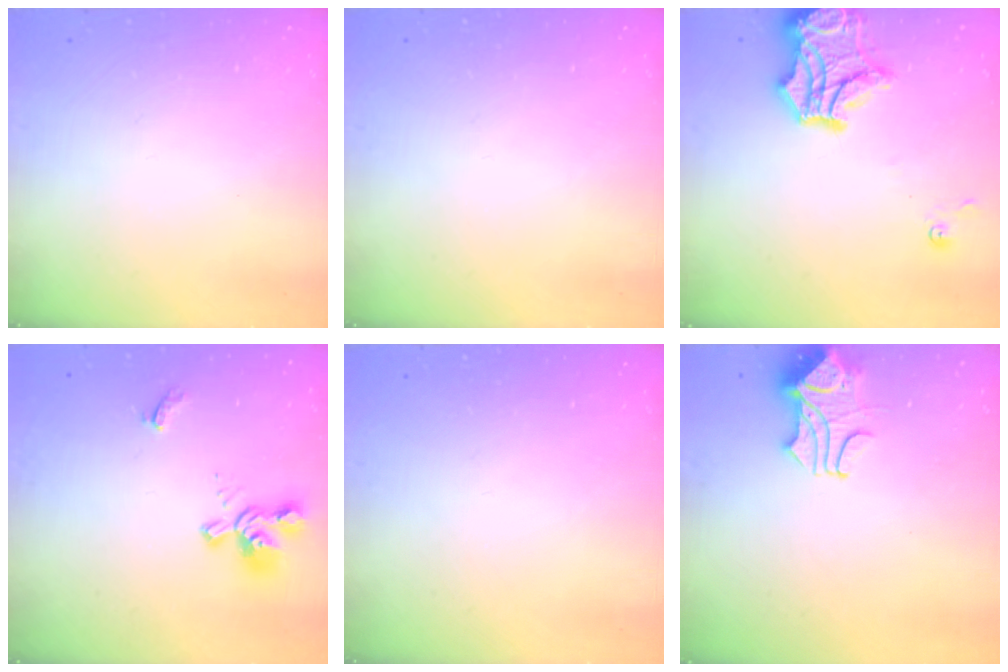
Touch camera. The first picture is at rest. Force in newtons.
{"total": 0.0}
{"total": 12.0, "press": 11.7, "slide": 2.6}
{"total": 2.1, "press": 1.6, "slide": 1.4}
{"total": 0.0}
{"total": 1.8, "press": 1.4, "slide": 1.2}